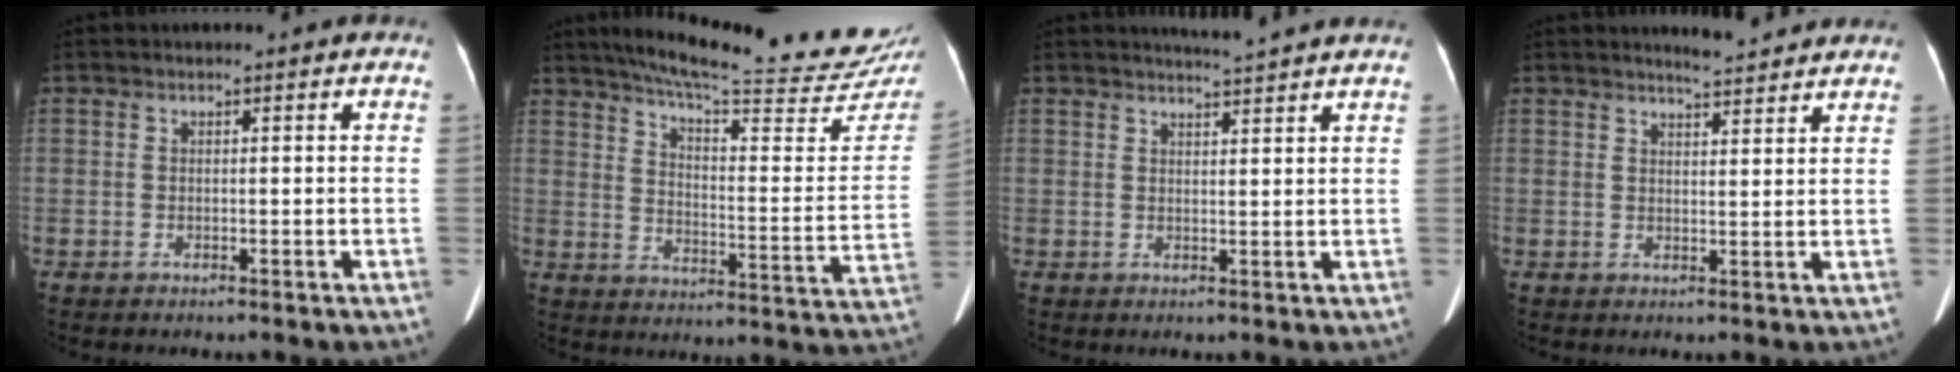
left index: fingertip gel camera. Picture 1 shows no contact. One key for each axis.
{"total": 25.3, "fx": 22.5, "fy": 1.2, "fz": 11.5, "tx": -0.173, "ty": -0.072, "tz": 0.288}
{"total": 4.3, "fx": 4.0, "fy": -1.0, "fz": 1.3, "tx": -0.019, "ty": 0.002, "tz": 0.050}
{"total": 5.0, "fx": 4.7, "fy": 0.3, "fz": 1.5, "tx": -0.031, "ty": 0.006, "tz": 0.063}